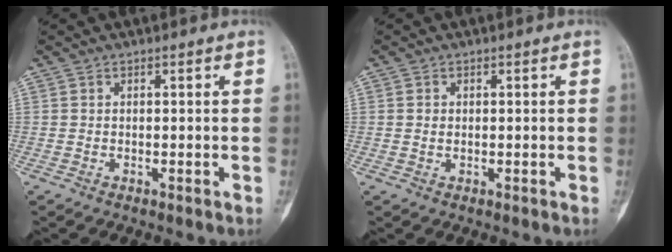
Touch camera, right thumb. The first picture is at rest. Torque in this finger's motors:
{"motor_torque": [-0.45, -0.32, 0.23, 0.17, -0.06]}